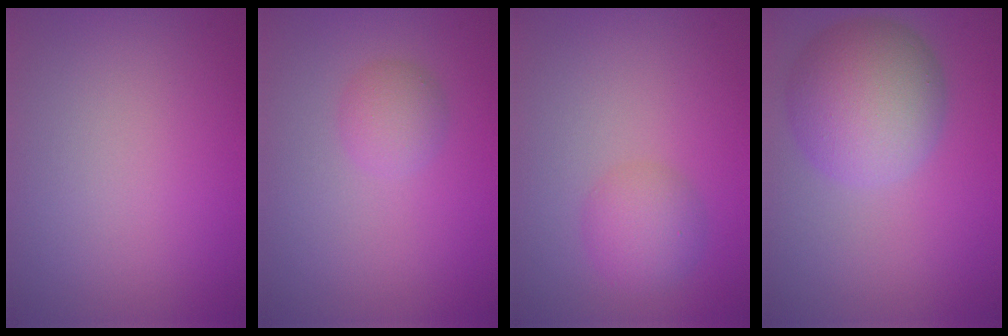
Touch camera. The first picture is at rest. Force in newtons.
{"total": 1.8, "press": 1.8, "slide": 0.1}
{"total": 2.8, "press": 2.8, "slide": 0.0}
{"total": 7.3, "press": 7.3, "slide": 0.3}